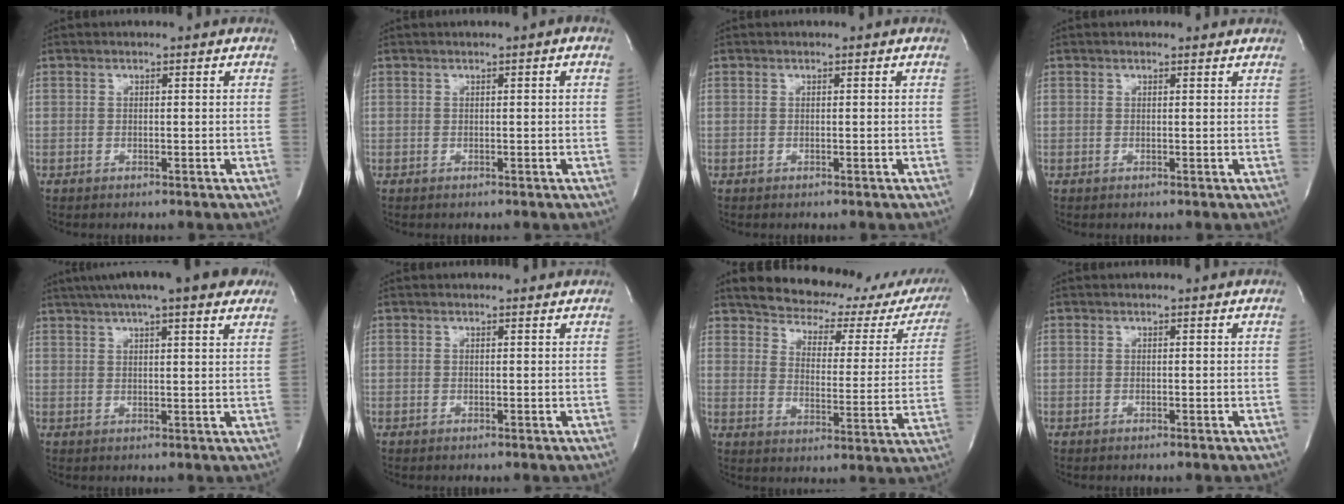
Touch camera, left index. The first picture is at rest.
{"total": 0.5, "force": [0.0, 0.1, 0.5], "torque": [-0.009, -0.001, -0.002]}
{"total": 0.0}
{"total": 1.4, "force": [1.3, 0.5, 0.0], "torque": [-0.007, 0.002, 0.006]}
{"total": 16.4, "force": [12.5, 2.4, 10.4], "torque": [-0.167, 0.043, 0.160]}
{"total": 0.6, "force": [0.6, 0.2, 0.0], "torque": [-0.006, 0.004, 0.005]}
{"total": 20.0, "force": [17.6, 6.6, 6.8], "torque": [-0.078, -0.034, 0.201]}
{"total": 0.0}